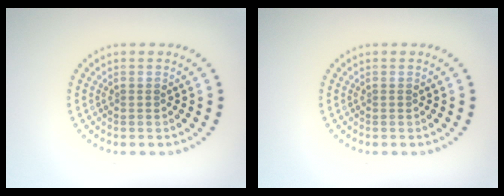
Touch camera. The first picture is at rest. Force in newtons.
{"total": 0.0}